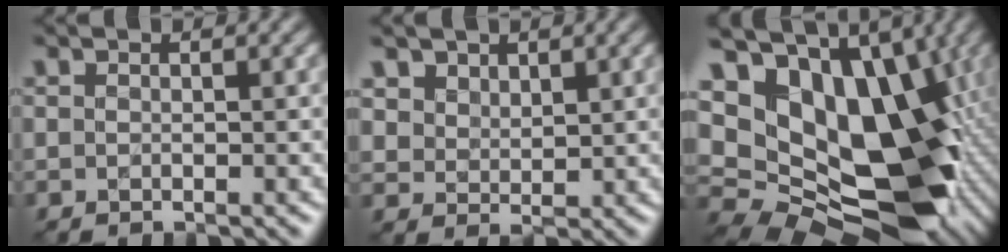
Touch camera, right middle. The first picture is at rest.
{"total": 3.3, "force": [2.1, 2.4, 0.7], "torque": [-0.036, 0.000, 0.048]}
{"total": 18.1, "force": [2.4, 12.3, 13.1], "torque": [-0.190, -0.005, 0.087]}